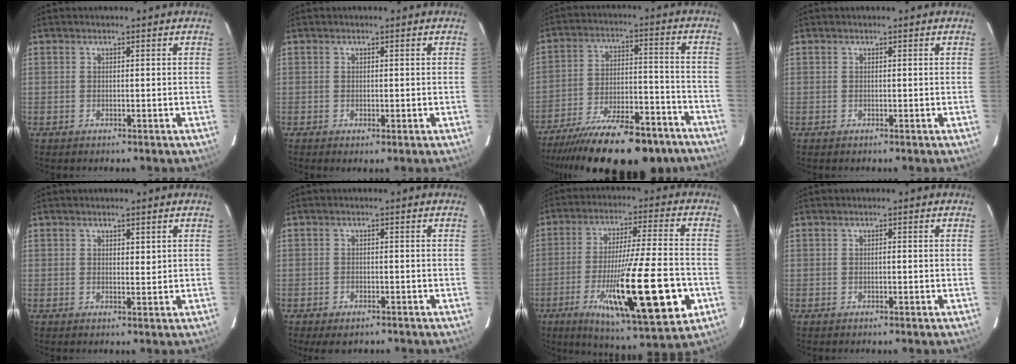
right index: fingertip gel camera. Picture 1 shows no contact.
{"total": 1.6, "force": [-0.3, 0.8, 1.4], "torque": [-0.031, -0.003, -0.002]}
{"total": 23.1, "force": [-18.1, 6.1, 13.0], "torque": [-0.183, 0.007, -0.280]}
{"total": 0.0}
{"total": 1.7, "force": [0.7, 0.8, 1.3], "torque": [-0.022, -0.001, 0.013]}
{"total": 4.2, "force": [-3.0, 2.1, 2.0], "torque": [-0.036, -0.004, -0.041]}
{"total": 22.2, "force": [-7.0, 2.4, 21.0], "torque": [-0.333, -0.032, -0.106]}
{"total": 0.7, "force": [-0.1, 0.3, 0.6], "torque": [-0.014, 0.001, -0.002]}